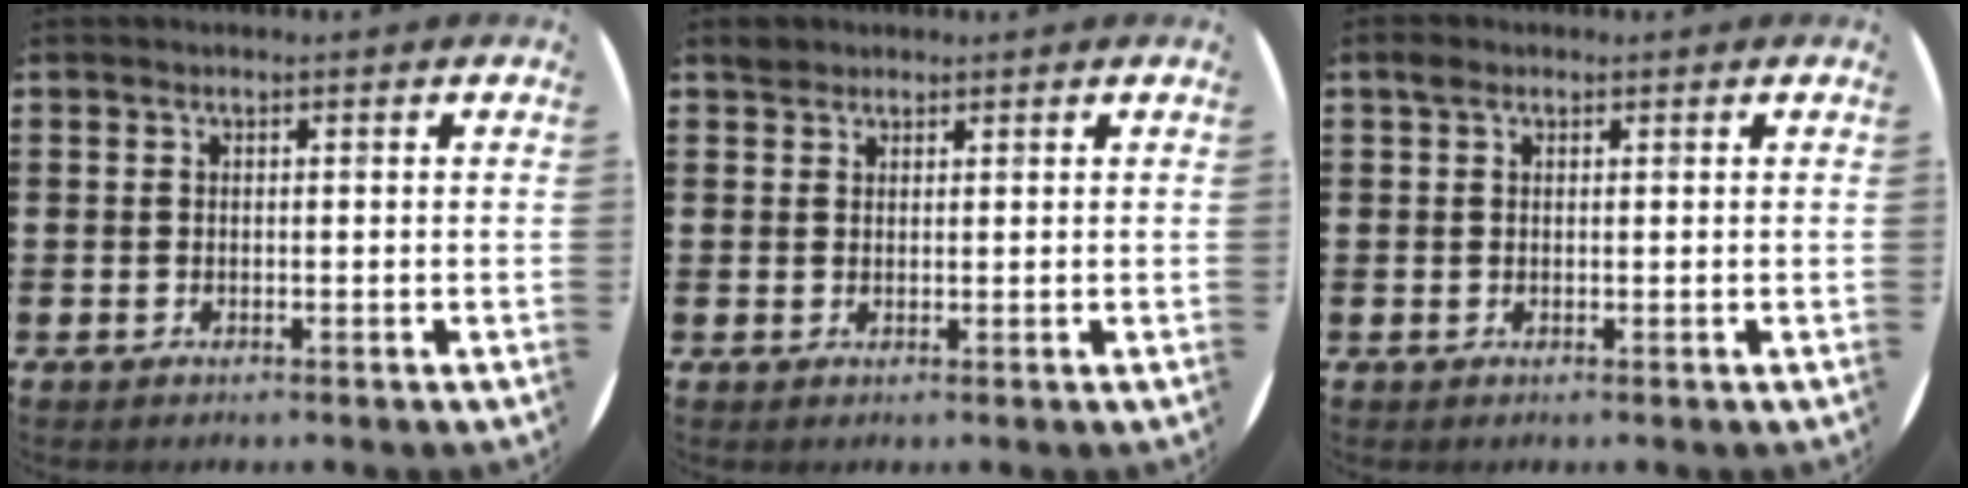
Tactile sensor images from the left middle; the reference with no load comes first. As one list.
[{"total": 1.4, "force": [1.3, 0.6, 0.1], "torque": [0.003, -0.001, 0.023]}, {"total": 1.2, "force": [0.8, 0.8, 0.5], "torque": [-0.003, 0.003, 0.012]}]